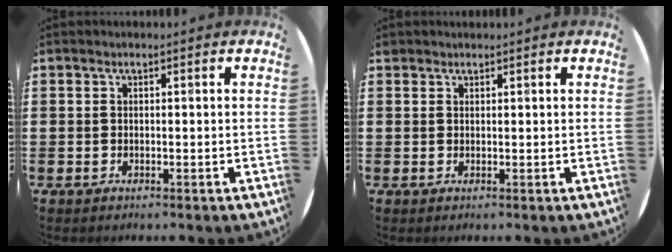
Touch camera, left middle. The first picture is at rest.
{"total": 0.7, "force": [0.7, 0.2, -0.1], "torque": [0.001, 0.001, 0.014]}